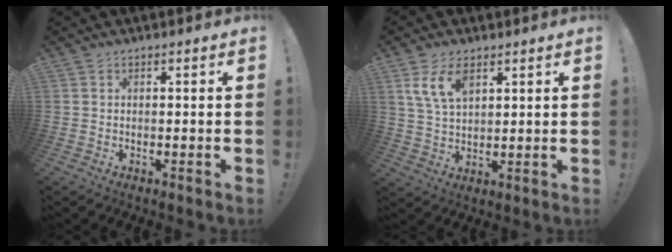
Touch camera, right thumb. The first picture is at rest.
{"total": 8.5, "force": [4.5, 4.5, 5.6], "torque": [-0.116, -0.011, 0.085]}